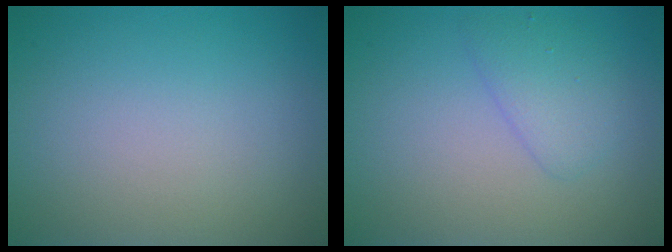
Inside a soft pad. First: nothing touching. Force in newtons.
{"total": 2.2, "press": 2.2, "slide": 0.1}